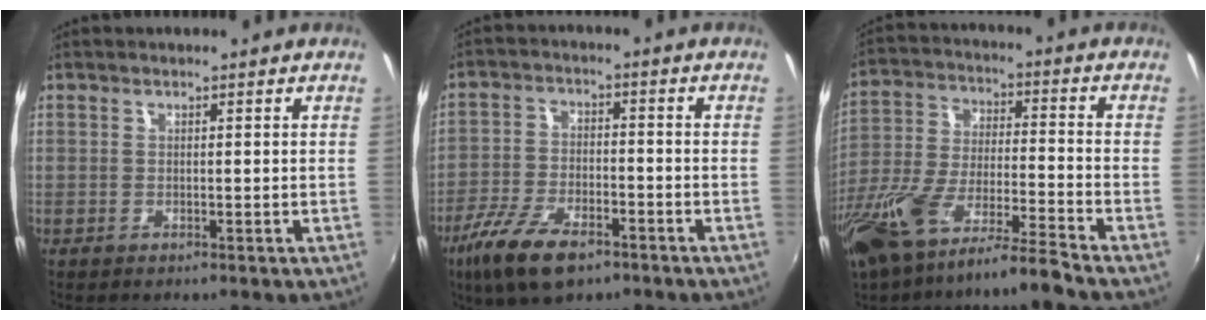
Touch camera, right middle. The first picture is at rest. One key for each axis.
{"total": 11.7, "fx": -7.5, "fy": 4.8, "fz": 7.6, "tx": -0.174, "ty": -0.023, "tz": -0.142}
{"total": 14.5, "fx": -11.3, "fy": 1.3, "fz": 9.0, "tx": -0.194, "ty": -0.025, "tz": -0.211}